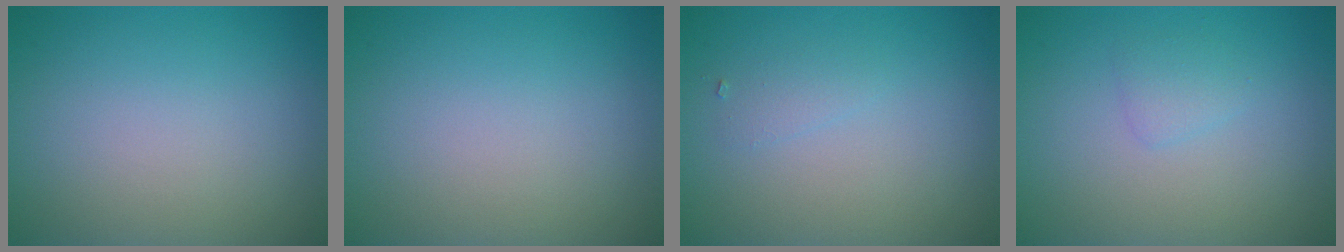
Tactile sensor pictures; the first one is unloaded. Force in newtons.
{"total": 0.0}
{"total": 0.8, "press": 0.8, "slide": 0.0}
{"total": 1.1, "press": 1.1, "slide": 0.0}